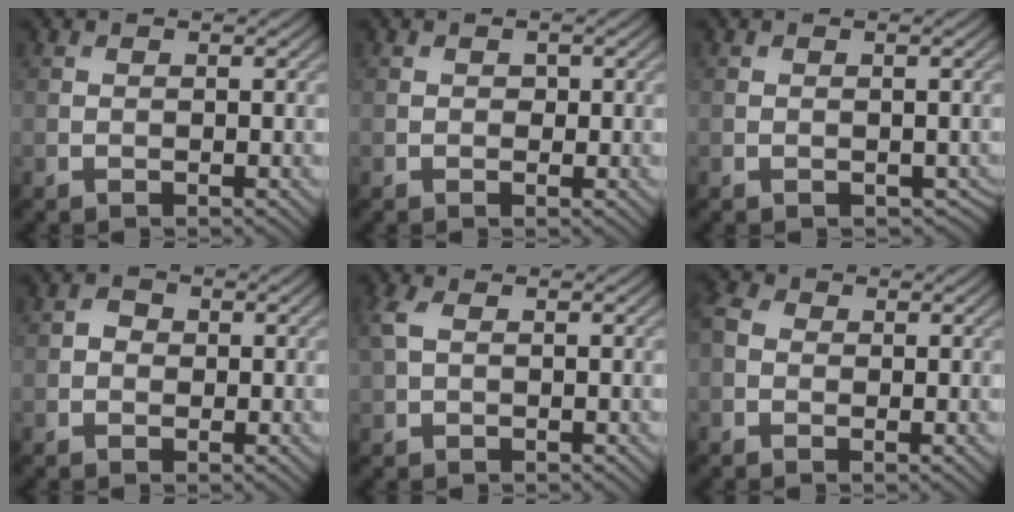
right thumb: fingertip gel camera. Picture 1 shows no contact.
{"total": 0.7, "force": [0.0, 0.6, 0.3], "torque": [-0.001, -0.005, -0.003]}
{"total": 1.1, "force": [-0.3, 1.0, 0.5], "torque": [-0.017, -0.011, -0.005]}
{"total": 1.4, "force": [-0.1, 1.3, 0.6], "torque": [-0.012, -0.001, -0.007]}
{"total": 2.7, "force": [0.7, 1.5, 2.1], "torque": [-0.062, 0.009, 0.012]}
{"total": 3.0, "force": [-0.1, 2.5, 1.7], "torque": [-0.043, 0.005, -0.012]}